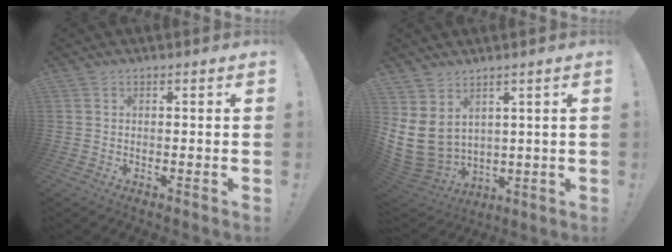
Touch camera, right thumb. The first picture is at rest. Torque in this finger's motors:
{"motor_torque": [1.18, 2.26, 1.03, 0.22, 0.21]}